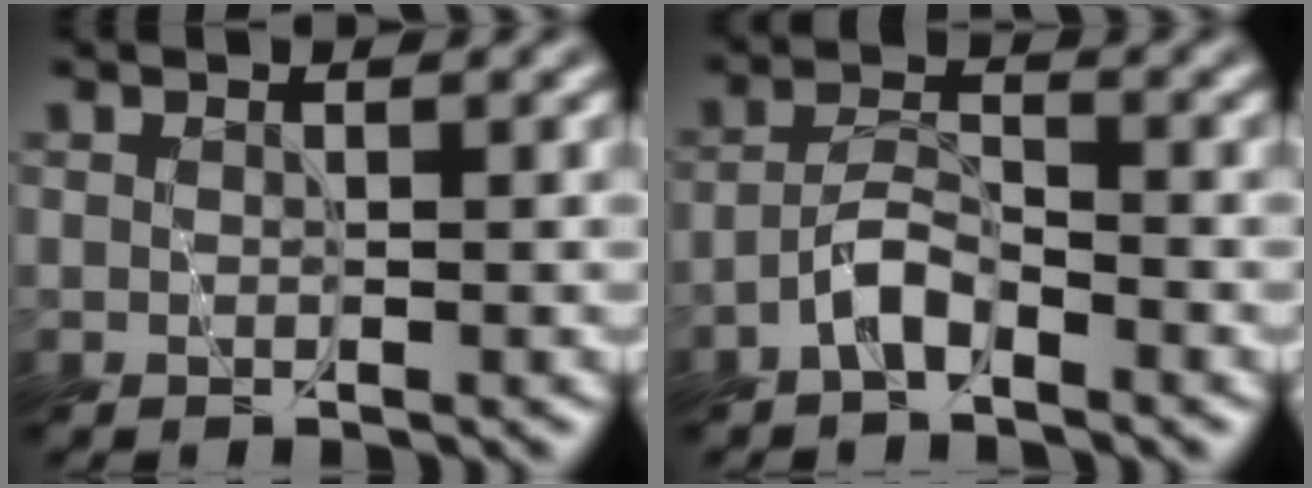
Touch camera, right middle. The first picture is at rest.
{"total": 2.8, "force": [-2.2, 1.0, 1.5], "torque": [-0.031, 0.009, -0.052]}